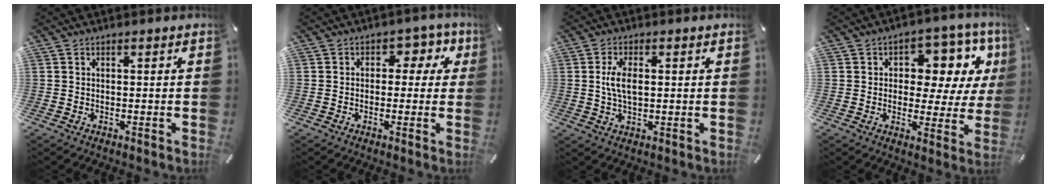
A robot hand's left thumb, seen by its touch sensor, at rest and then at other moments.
{"total": 5.1, "force": [1.0, 4.0, 2.9], "torque": [-0.024, 0.000, 0.008]}
{"total": 5.2, "force": [0.8, 2.8, 4.4], "torque": [-0.113, 0.001, 0.005]}
{"total": 10.8, "force": [4.1, 7.3, 6.8], "torque": [-0.080, -0.034, 0.067]}